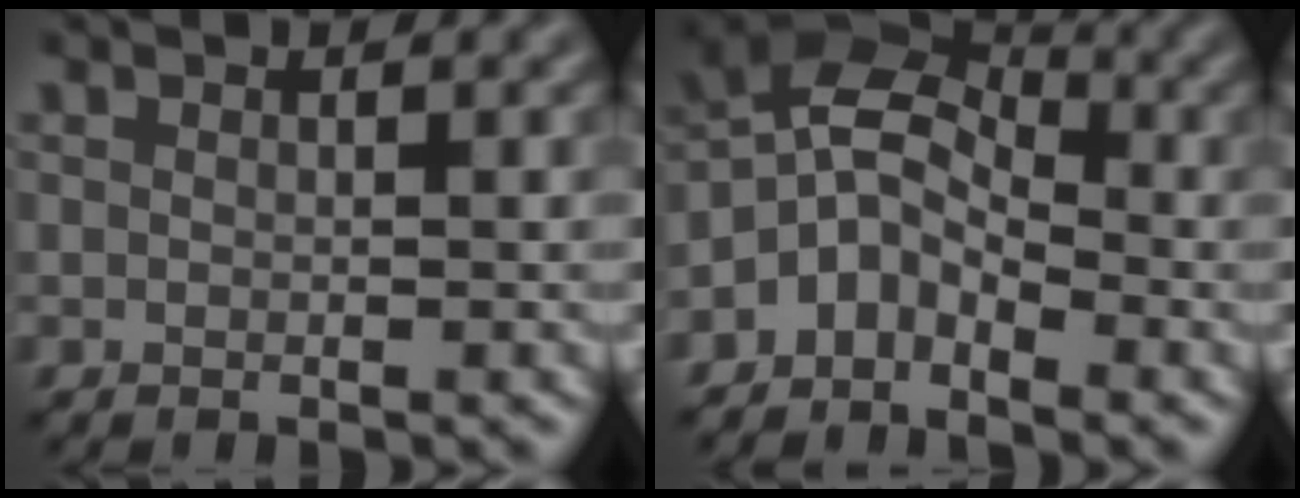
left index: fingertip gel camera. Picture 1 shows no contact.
{"total": 4.9, "force": [-2.7, 3.1, 2.7], "torque": [-0.056, 0.005, -0.065]}